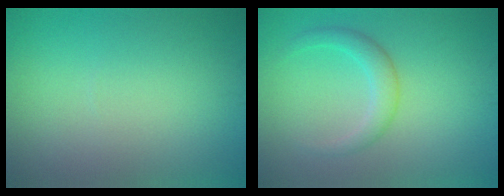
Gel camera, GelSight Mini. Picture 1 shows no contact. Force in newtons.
{"total": 2.3, "press": 2.3, "slide": 0.1}